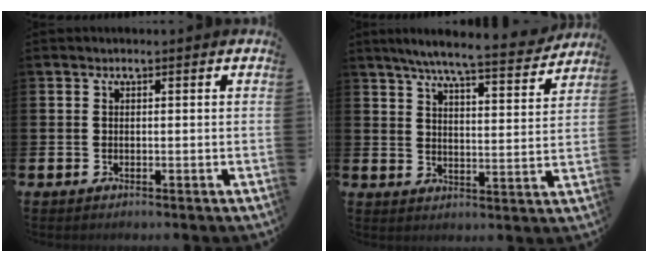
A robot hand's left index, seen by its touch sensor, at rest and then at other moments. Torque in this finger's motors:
{"motor_torque": [1.05, -1.09, 0.78, 0.21]}